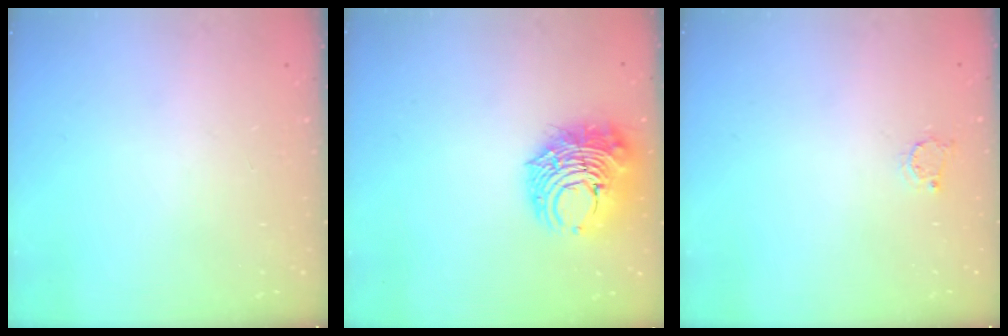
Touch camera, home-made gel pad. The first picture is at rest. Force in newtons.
{"total": 11.7, "press": 11.5, "slide": 1.6}
{"total": 3.1, "press": 3.1, "slide": 0.3}